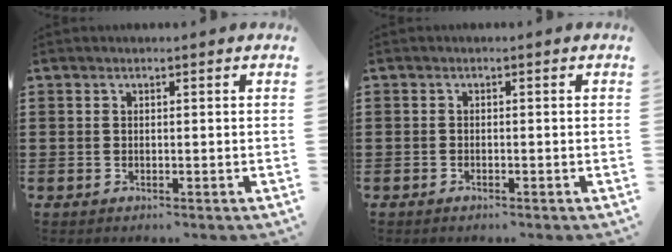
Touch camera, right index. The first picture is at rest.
{"total": 0.7, "force": [-0.6, 0.2, 0.1], "torque": [-0.004, -0.002, -0.012]}